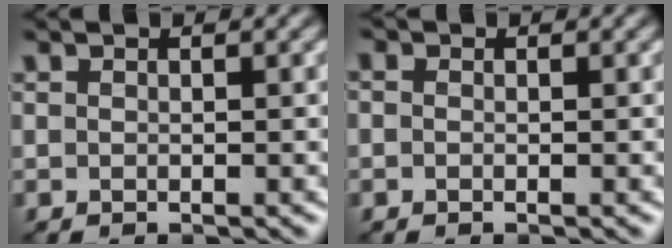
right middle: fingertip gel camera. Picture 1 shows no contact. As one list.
[{"total": 0.5, "force": [0.0, 0.5, 0.3], "torque": [-0.004, -0.006, -0.004]}]